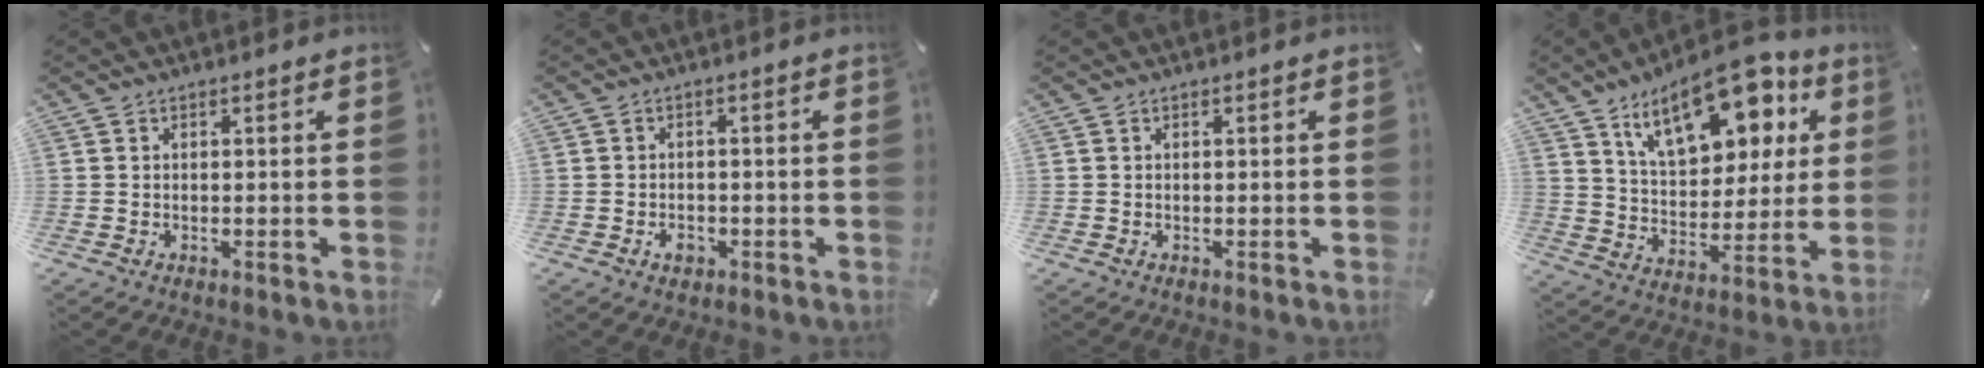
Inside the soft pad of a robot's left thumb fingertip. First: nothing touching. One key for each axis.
{"total": 2.9, "fx": -1.4, "fy": 1.8, "fz": 1.7, "tx": -0.030, "ty": 0.007, "tz": -0.025}
{"total": 0.0}
{"total": 20.0, "fx": 11.7, "fy": 10.3, "fz": 12.5, "tx": -0.198, "ty": -0.050, "tz": 0.201}